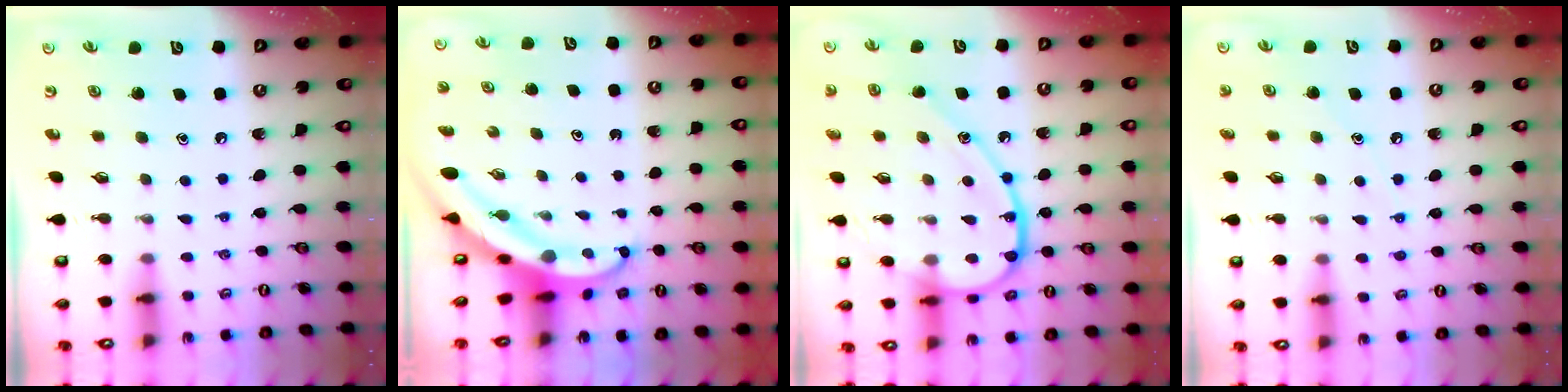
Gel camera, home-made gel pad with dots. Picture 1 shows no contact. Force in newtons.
{"total": 5.4, "press": 5.4, "slide": 0.5}
{"total": 17.7, "press": 17.7, "slide": 1.3}
{"total": 6.5, "press": 6.4, "slide": 0.8}